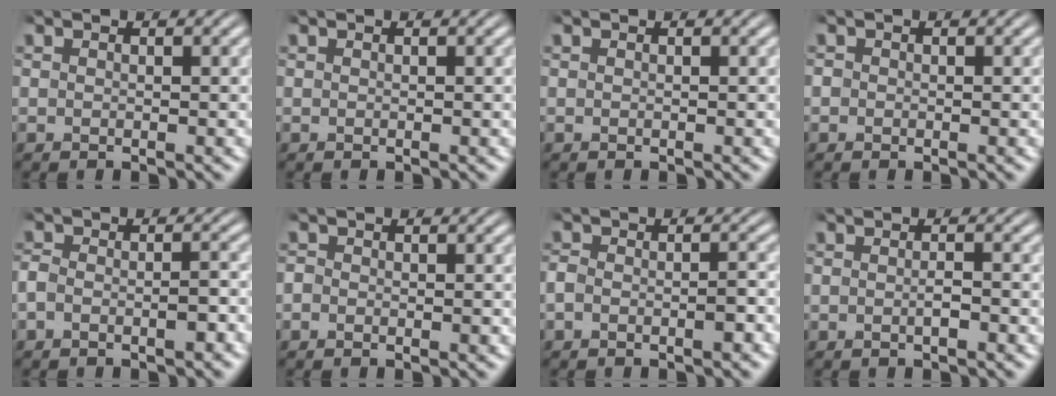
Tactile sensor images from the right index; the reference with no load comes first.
{"total": 0.0}
{"total": 0.0}
{"total": 1.3, "force": [-0.3, 1.2, 0.3], "torque": [-0.013, -0.003, -0.007]}
{"total": 2.6, "force": [-1.6, 1.6, 1.3], "torque": [-0.033, -0.001, -0.032]}
{"total": 1.6, "force": [-0.8, 1.3, 0.4], "torque": [-0.012, -0.002, -0.020]}
{"total": 2.2, "force": [-1.4, 1.3, 1.1], "torque": [-0.026, 0.001, -0.029]}
{"total": 1.2, "force": [-0.9, 0.6, 0.7], "torque": [-0.015, 0.006, -0.021]}